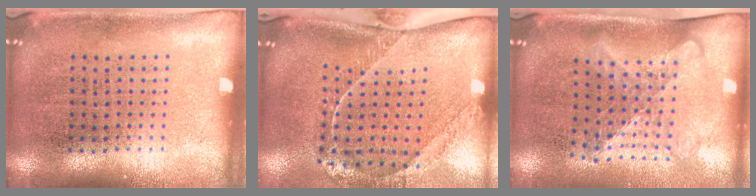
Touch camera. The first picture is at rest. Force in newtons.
{"total": 2.4, "press": 1.7, "slide": 1.7}
{"total": 1.6, "press": 1.2, "slide": 1.0}